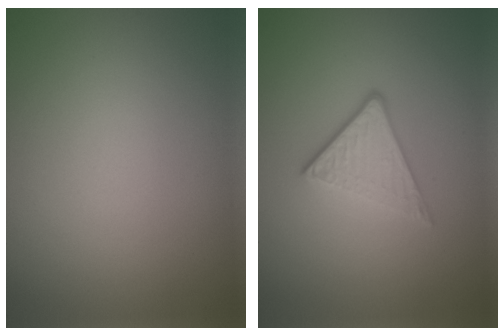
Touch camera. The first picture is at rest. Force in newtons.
{"total": 3.6, "press": 2.5, "slide": 2.7}